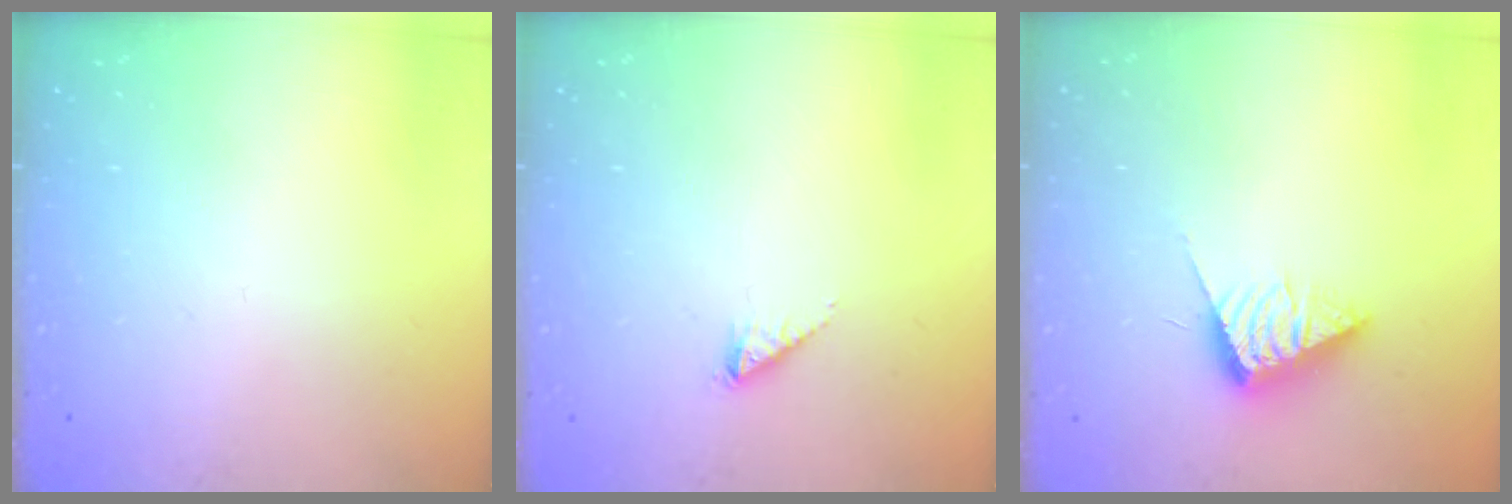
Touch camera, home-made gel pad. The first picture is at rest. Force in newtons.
{"total": 1.2, "press": 1.2, "slide": 0.2}
{"total": 8.7, "press": 8.7, "slide": 0.1}